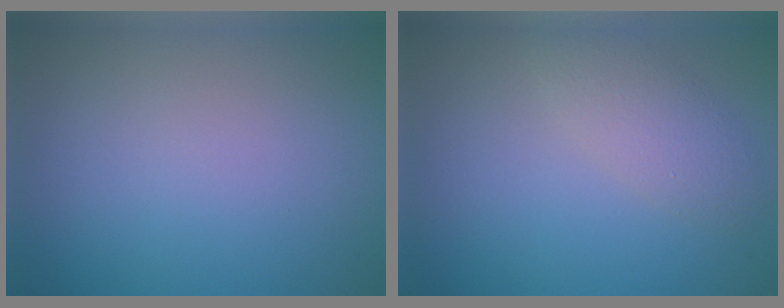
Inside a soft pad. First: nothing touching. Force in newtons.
{"total": 3.4, "press": 3.4, "slide": 0.2}